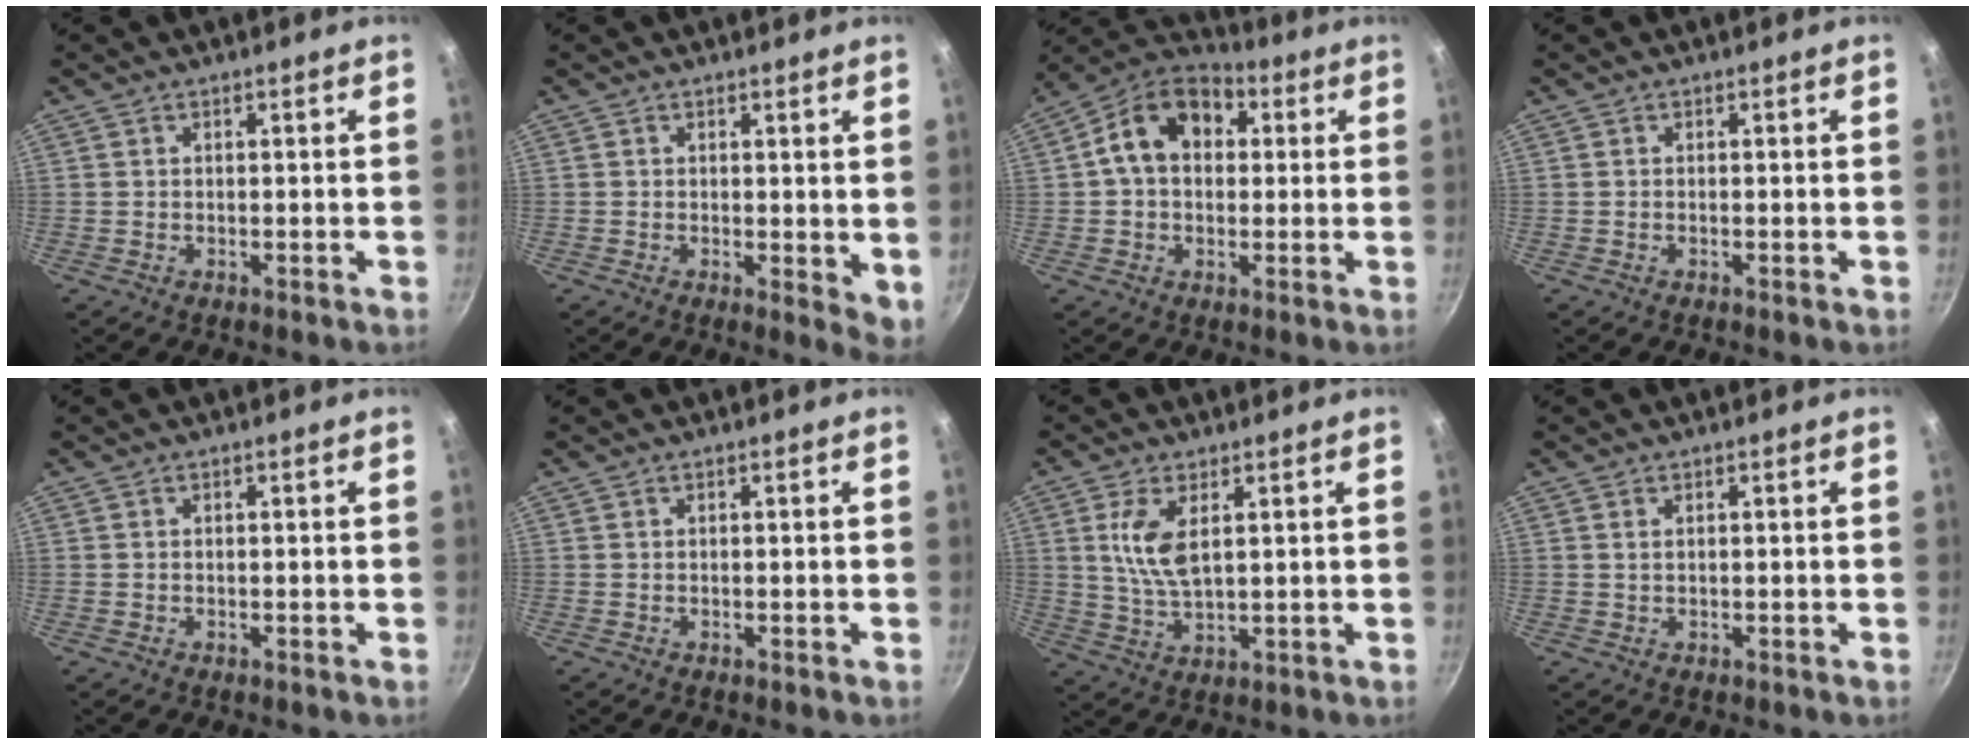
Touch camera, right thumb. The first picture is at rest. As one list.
[{"total": 4.3, "force": [0.6, 2.1, 3.7], "torque": [-0.042, -0.007, 0.009]}, {"total": 13.4, "force": [2.6, 9.8, 8.8], "torque": [-0.115, 0.028, 0.021]}, {"total": 0.0}, {"total": 0.0}, {"total": 0.0}, {"total": 7.6, "force": [2.2, 3.5, 6.4], "torque": [-0.125, -0.013, 0.046]}, {"total": 0.7, "force": [0.3, 0.4, 0.5], "torque": [-0.010, 0.001, 0.005]}]